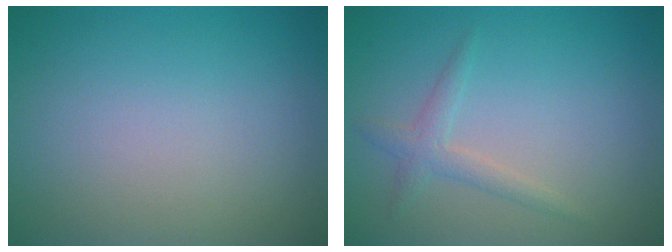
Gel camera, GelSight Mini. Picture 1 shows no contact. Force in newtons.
{"total": 1.7, "press": 1.7, "slide": 0.1}